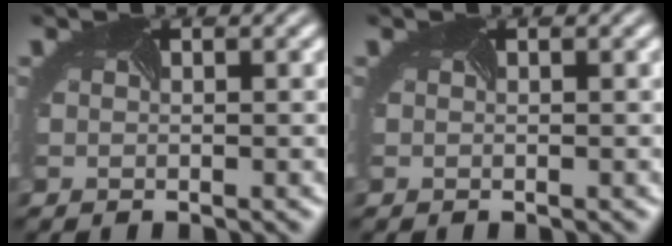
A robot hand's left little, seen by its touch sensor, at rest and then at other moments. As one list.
[{"total": 0.0}]